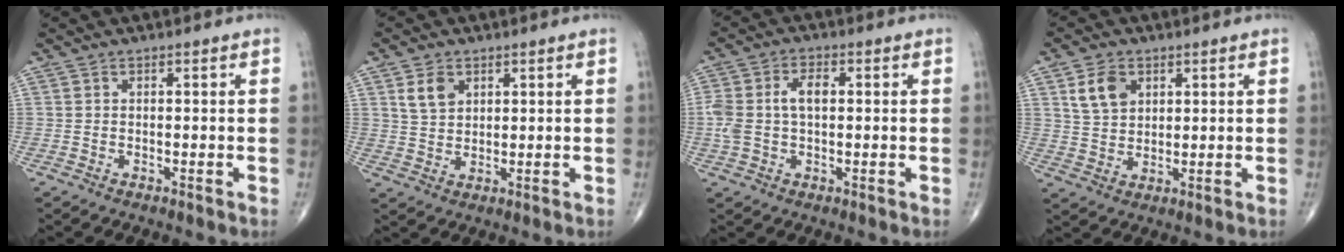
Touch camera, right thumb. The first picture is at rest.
{"total": 4.6, "force": [2.2, 3.2, 2.5], "torque": [-0.036, -0.011, 0.045]}
{"total": 7.3, "force": [0.6, 4.2, 5.9], "torque": [-0.136, 0.021, 0.013]}
{"total": 6.5, "force": [2.8, 4.6, 3.7], "torque": [-0.052, -0.012, 0.055]}